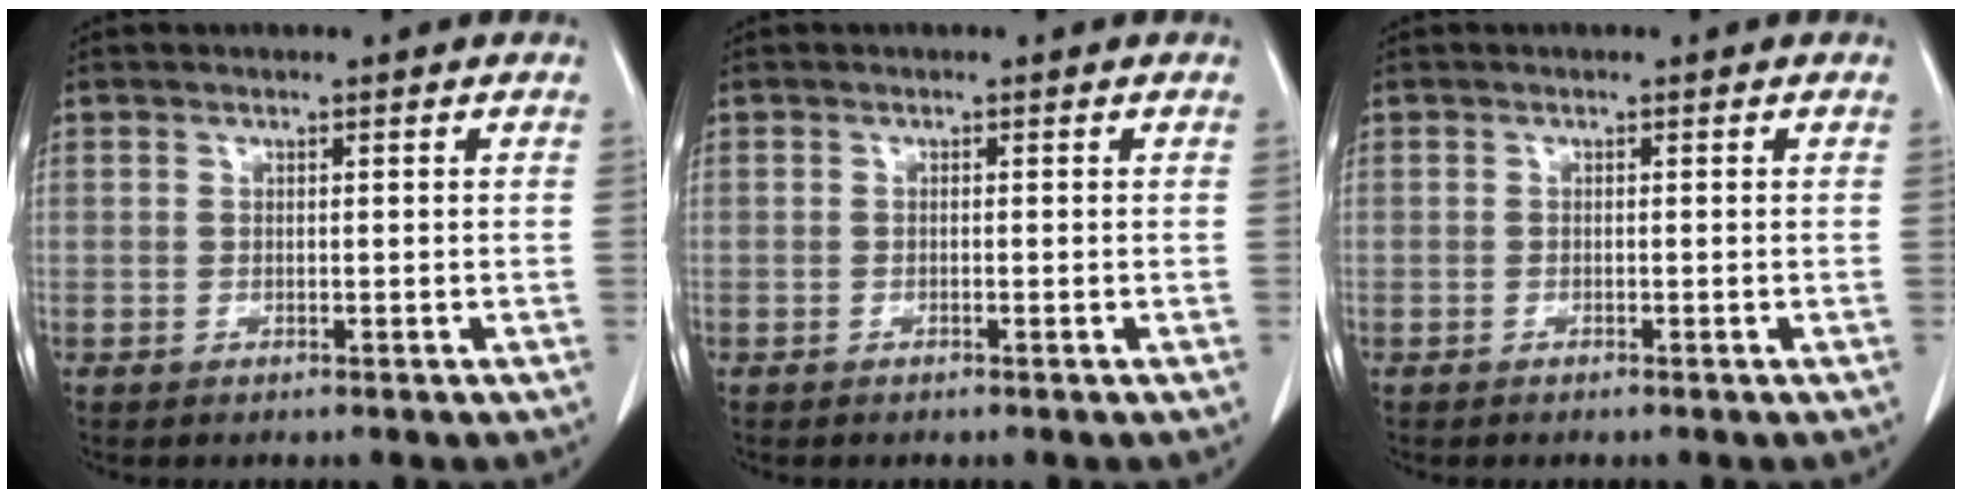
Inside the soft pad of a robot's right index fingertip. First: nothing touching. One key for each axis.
{"total": 0.0}
{"total": 0.0}